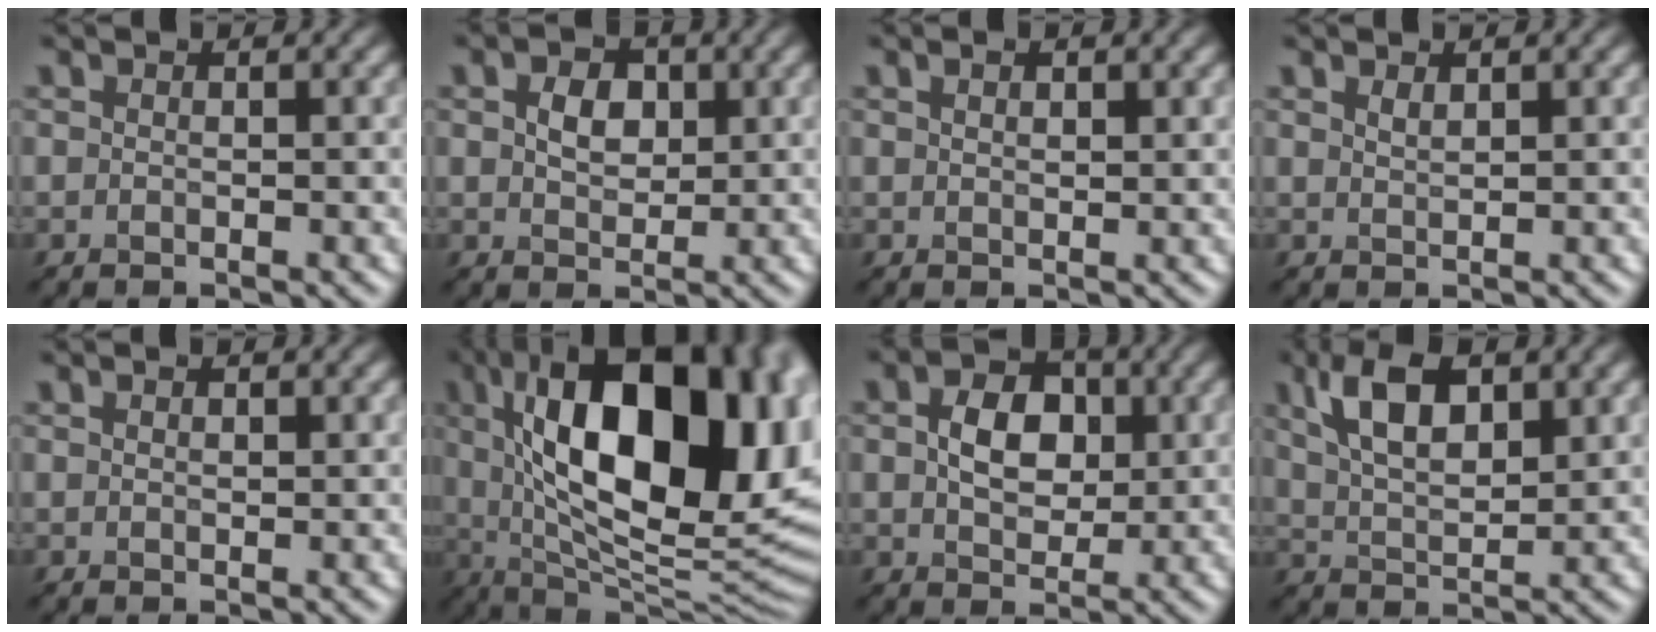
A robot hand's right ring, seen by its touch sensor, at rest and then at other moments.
{"total": 1.1, "force": [0.2, 0.9, 0.7], "torque": [-0.041, 0.003, 0.031]}
{"total": 0.7, "force": [0.5, -0.5, 0.3], "torque": [-0.010, -0.008, 0.026]}
{"total": 1.1, "force": [0.1, -0.8, -0.7], "torque": [-0.011, 0.002, 0.029]}
{"total": 0.5, "force": [0.2, -0.5, 0.0], "torque": [-0.010, -0.005, 0.014]}
{"total": 18.6, "force": [5.1, 8.6, 15.8], "torque": [-0.245, 0.020, 0.110]}
{"total": 3.1, "force": [0.3, 2.2, 2.1], "torque": [-0.063, 0.003, 0.028]}
{"total": 5.6, "force": [2.8, 2.3, 4.3], "torque": [-0.107, 0.008, 0.077]}